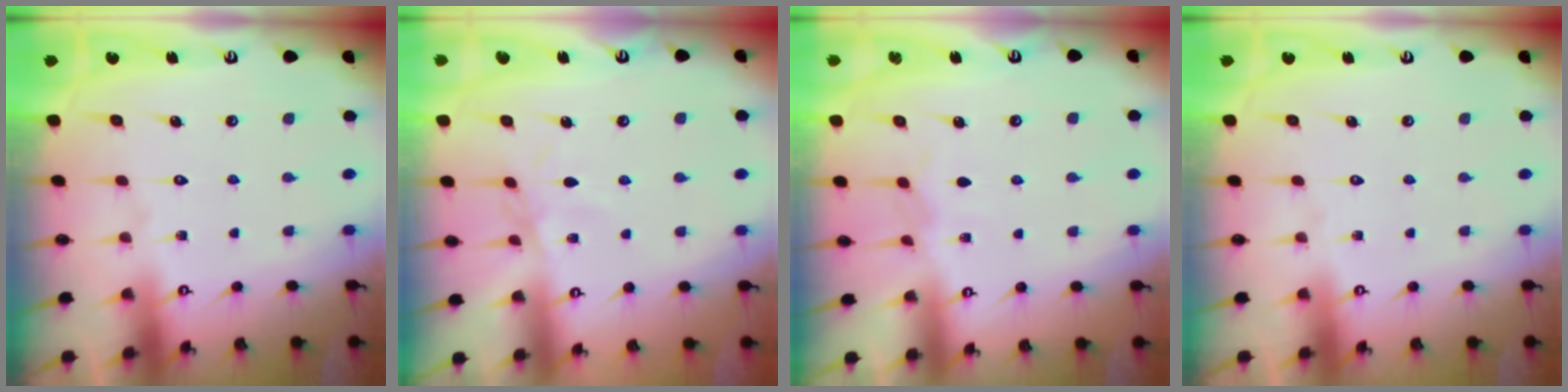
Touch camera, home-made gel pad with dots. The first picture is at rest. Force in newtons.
{"total": 2.0, "press": 2.0, "slide": 0.4}
{"total": 4.5, "press": 4.4, "slide": 0.7}
{"total": 0.0}